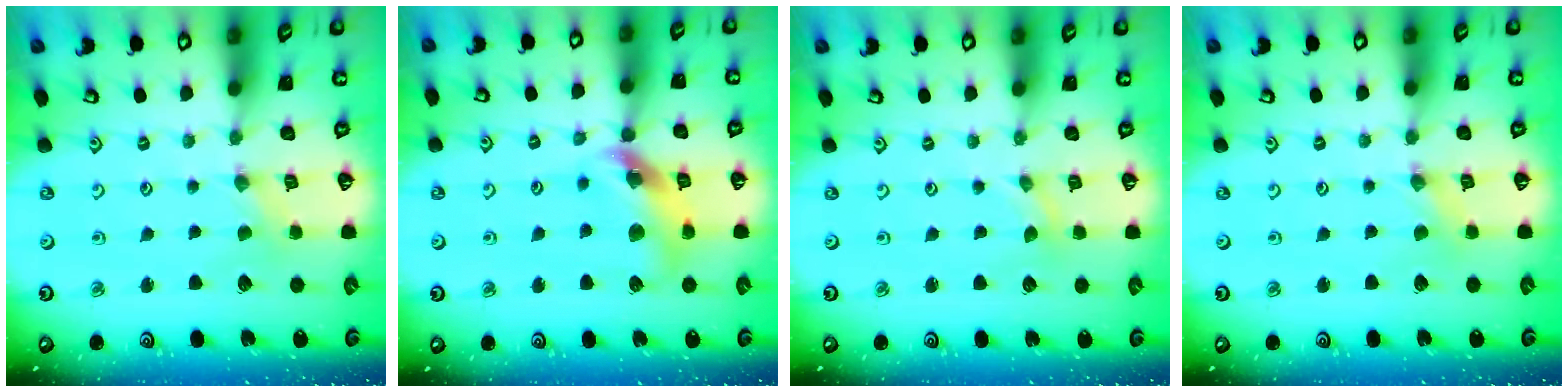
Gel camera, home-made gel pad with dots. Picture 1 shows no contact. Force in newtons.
{"total": 13.8, "press": 13.7, "slide": 1.6}
{"total": 0.0}
{"total": 0.0}